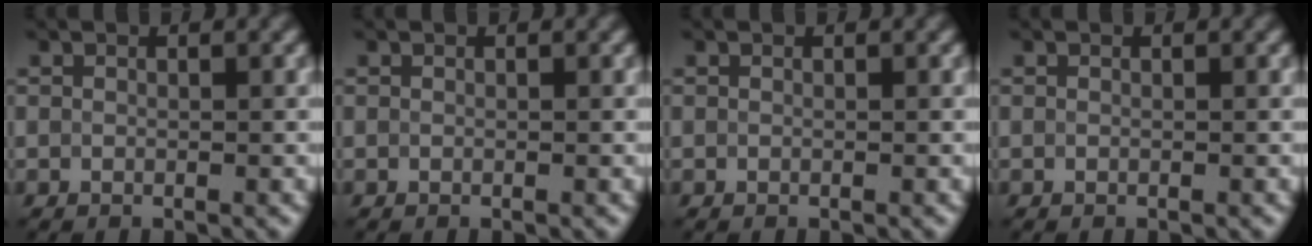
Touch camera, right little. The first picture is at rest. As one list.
[{"total": 0.0}, {"total": 0.0}, {"total": 0.0}]